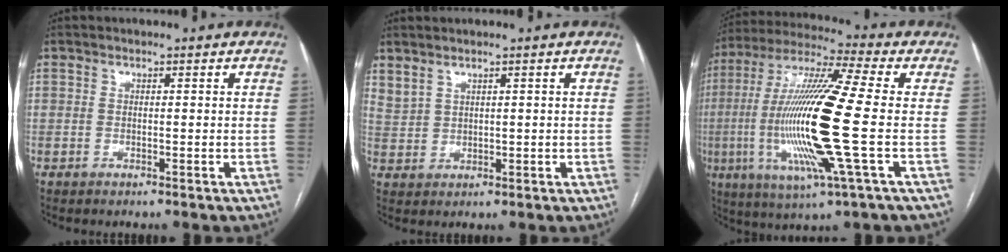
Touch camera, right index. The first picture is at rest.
{"total": 2.9, "force": [2.4, 1.2, 1.2], "torque": [-0.030, 0.004, 0.060]}
{"total": 19.9, "force": [-2.6, 0.2, 19.8], "torque": [-0.406, -0.012, -0.058]}